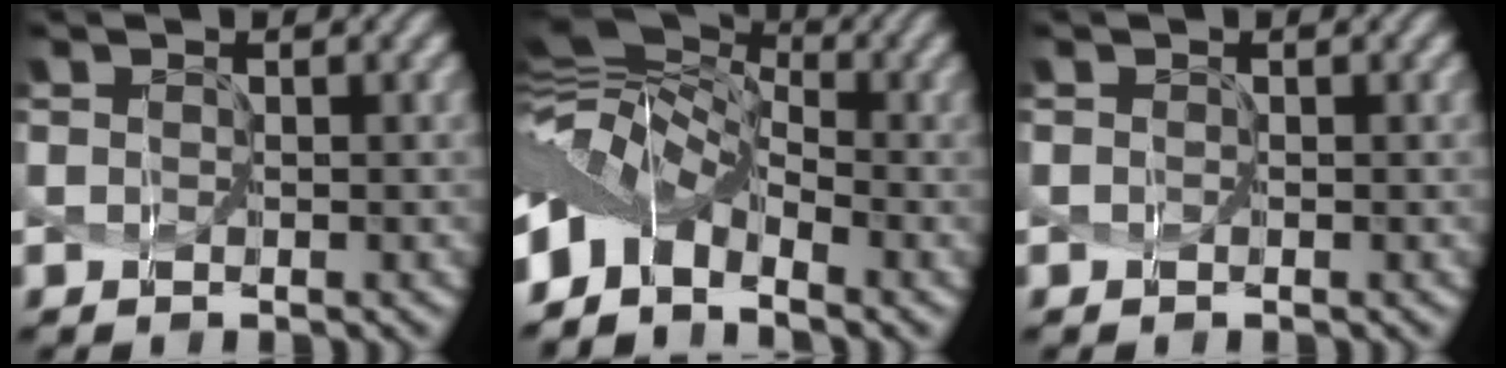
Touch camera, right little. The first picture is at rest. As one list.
[{"total": 7.4, "force": [-2.0, 4.6, 5.5], "torque": [-0.111, 0.011, -0.056]}, {"total": 0.0}]